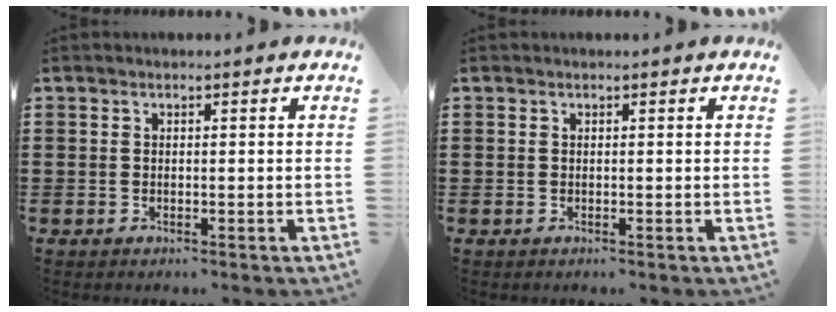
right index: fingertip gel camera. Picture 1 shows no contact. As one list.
[{"total": 0.0}]